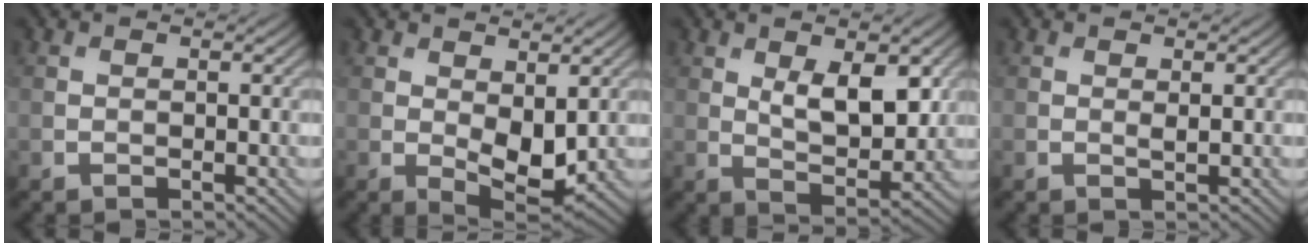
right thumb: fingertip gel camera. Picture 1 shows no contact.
{"total": 5.5, "force": [0.3, 2.9, 4.7], "torque": [-0.089, -0.012, 0.014]}
{"total": 7.4, "force": [2.5, 3.3, 6.2], "torque": [-0.105, -0.007, 0.047]}
{"total": 0.6, "force": [0.3, 0.1, 0.5], "torque": [-0.009, -0.003, 0.004]}